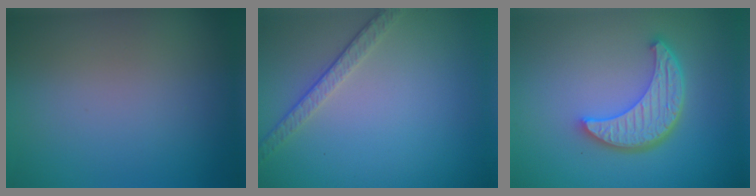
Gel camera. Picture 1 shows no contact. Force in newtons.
{"total": 2.5, "press": 2.1, "slide": 1.4}
{"total": 5.8, "press": 4.4, "slide": 3.8}